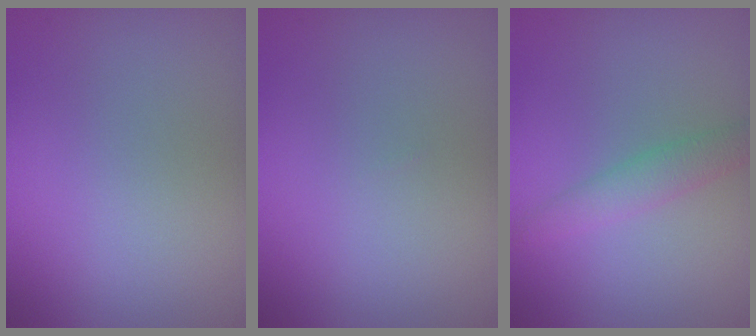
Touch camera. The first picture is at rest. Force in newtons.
{"total": 0.0}
{"total": 2.3, "press": 2.3, "slide": 0.0}